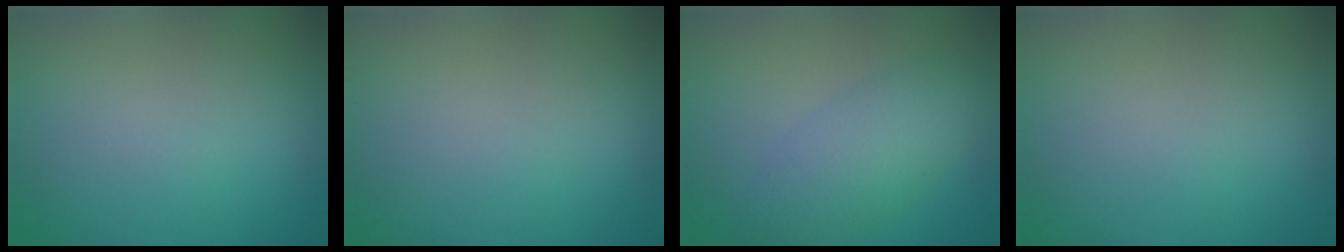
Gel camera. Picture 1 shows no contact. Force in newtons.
{"total": 0.0}
{"total": 3.6, "press": 3.6, "slide": 0.2}
{"total": 0.0}